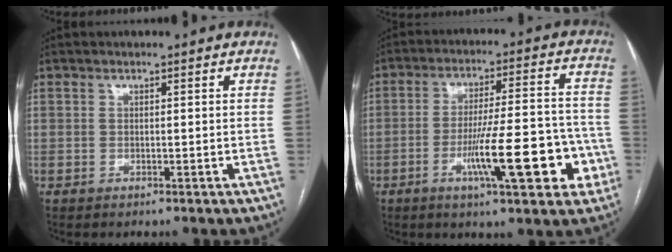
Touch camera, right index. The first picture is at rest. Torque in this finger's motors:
{"motor_torque": [0.58, -0.26, 0.39, 0.13]}